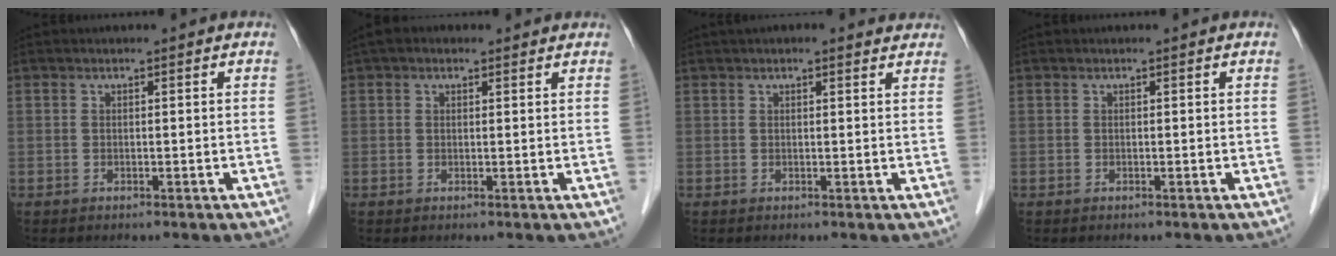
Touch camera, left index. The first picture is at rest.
{"total": 2.8, "force": [1.9, 1.5, 1.3], "torque": [-0.026, 0.026, 0.025]}
{"total": 4.2, "force": [3.5, 1.7, 1.4], "torque": [-0.007, 0.031, 0.035]}
{"total": 0.0}